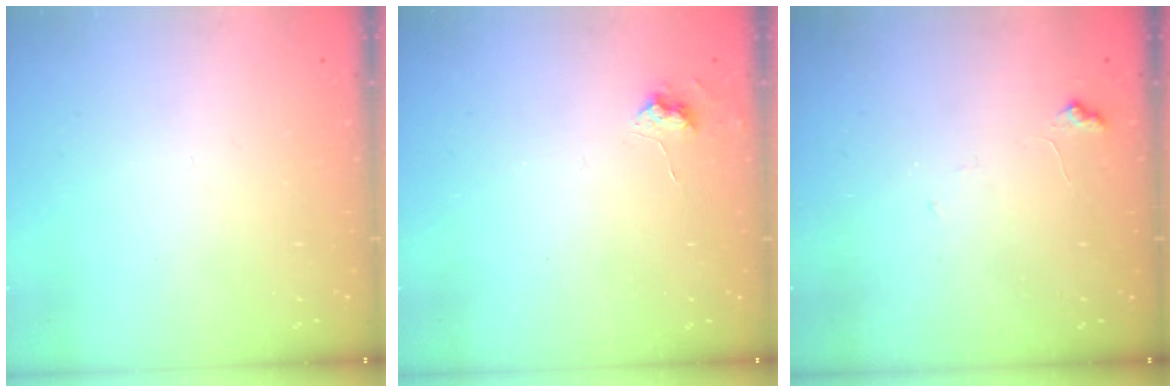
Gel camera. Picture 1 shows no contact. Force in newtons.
{"total": 4.8, "press": 4.8, "slide": 0.7}
{"total": 6.1, "press": 6.0, "slide": 0.5}